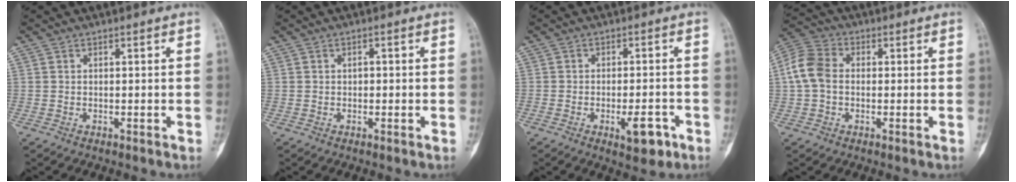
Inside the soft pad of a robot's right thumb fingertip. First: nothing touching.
{"total": 1.1, "force": [0.0, 0.8, 0.8], "torque": [-0.004, 0.003, -0.003]}
{"total": 6.0, "force": [-2.7, 2.4, 4.8], "torque": [-0.056, 0.010, -0.034]}
{"total": 7.6, "force": [0.1, 5.7, 5.0], "torque": [-0.103, 0.021, -0.008]}